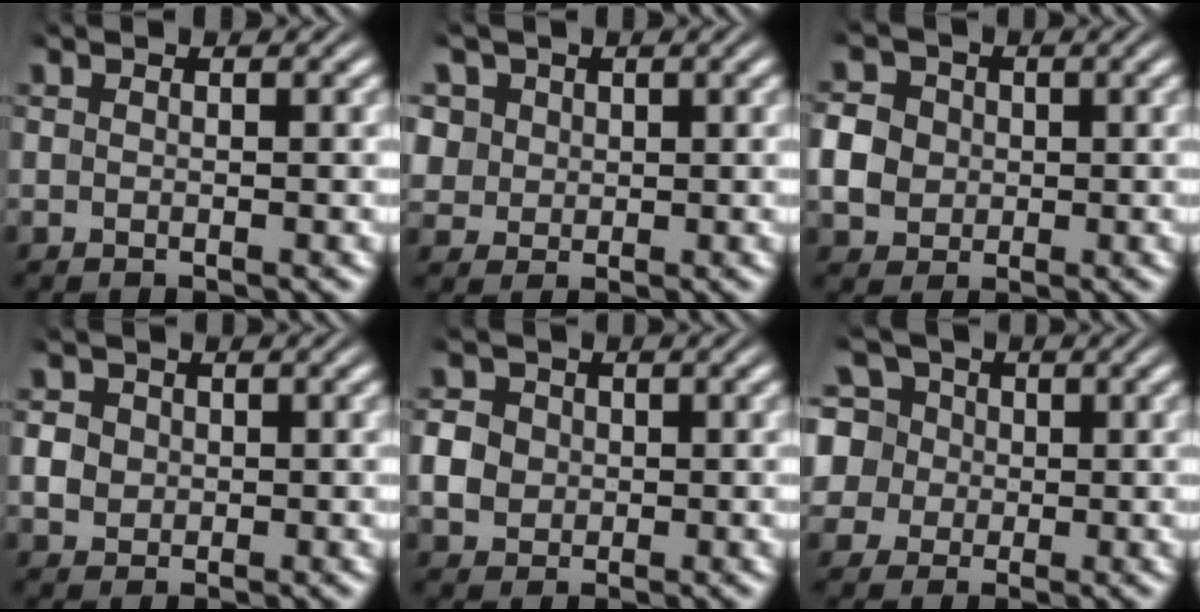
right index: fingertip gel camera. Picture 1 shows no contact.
{"total": 5.9, "force": [1.2, 5.2, 2.5], "torque": [-0.074, -0.018, 0.028]}
{"total": 5.7, "force": [0.0, 5.2, 2.5], "torque": [-0.053, -0.014, 0.004]}
{"total": 2.7, "force": [0.0, 2.5, 1.0], "torque": [-0.022, -0.007, 0.004]}
{"total": 4.1, "force": [-0.2, 3.7, 1.7], "torque": [-0.037, -0.012, 0.002]}
{"total": 10.4, "force": [0.7, 9.4, 4.3], "torque": [-0.120, -0.033, 0.013]}